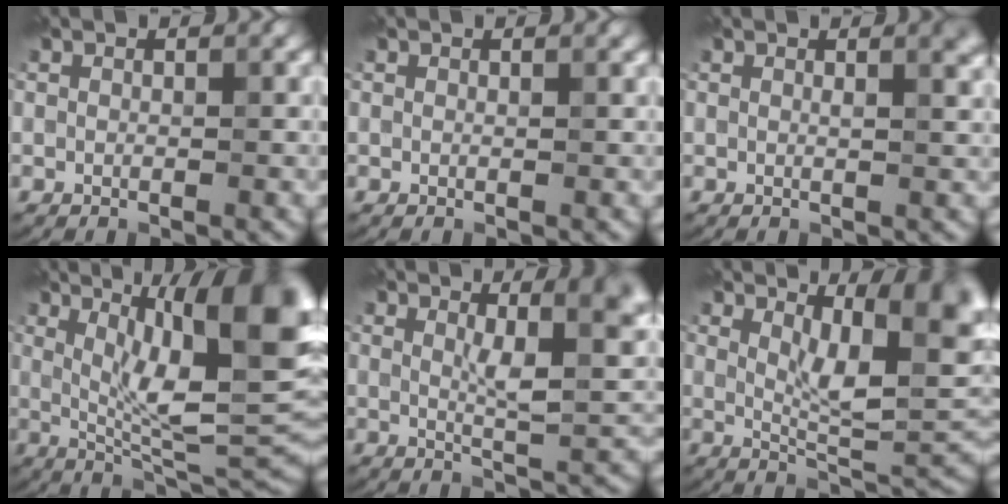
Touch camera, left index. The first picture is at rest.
{"total": 0.0}
{"total": 1.9, "force": [1.0, 0.5, 1.5], "torque": [-0.008, 0.006, 0.013]}
{"total": 13.2, "force": [3.8, 3.5, 12.2], "torque": [-0.163, 0.002, 0.063]}
{"total": 6.1, "force": [2.1, 1.4, 5.6], "torque": [-0.082, -0.002, 0.036]}
{"total": 7.3, "force": [3.0, 1.6, 6.5], "torque": [-0.095, -0.002, 0.053]}